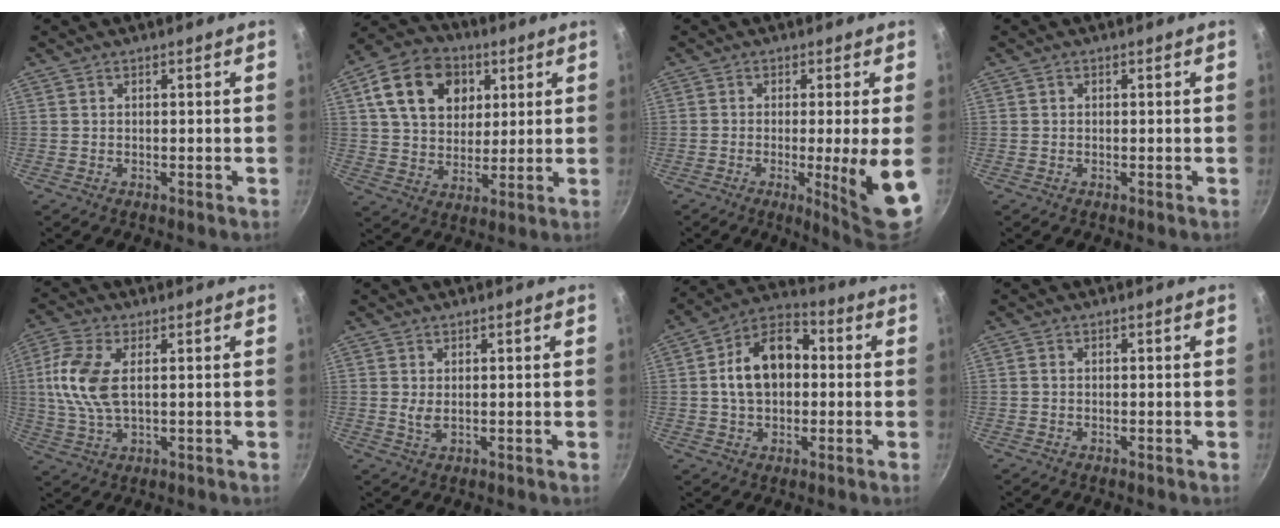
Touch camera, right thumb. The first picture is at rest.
{"total": 16.5, "force": [5.7, 12.4, 9.2], "torque": [-0.133, -0.002, 0.091]}
{"total": 10.0, "force": [-1.9, 0.1, 9.9], "torque": [-0.142, -0.012, -0.025]}
{"total": 0.6, "force": [0.0, 0.6, 0.1], "torque": [0.000, 0.004, 0.000]}
{"total": 10.4, "force": [1.7, 5.1, 8.9], "torque": [-0.189, 0.006, 0.030]}
{"total": 2.2, "force": [0.5, 0.9, 1.9], "torque": [-0.039, -0.007, 0.014]}
{"total": 14.2, "force": [0.9, 9.7, 10.3], "torque": [-0.141, 0.032, -0.003]}
{"total": 0.8, "force": [0.1, 0.7, 0.5], "torque": [-0.009, 0.004, -0.001]}